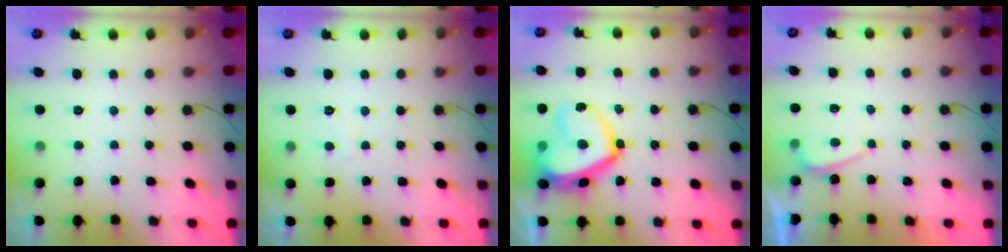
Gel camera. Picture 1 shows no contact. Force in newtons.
{"total": 1.7, "press": 1.6, "slide": 0.5}
{"total": 15.6, "press": 15.6, "slide": 1.0}
{"total": 0.6, "press": 0.4, "slide": 0.5}